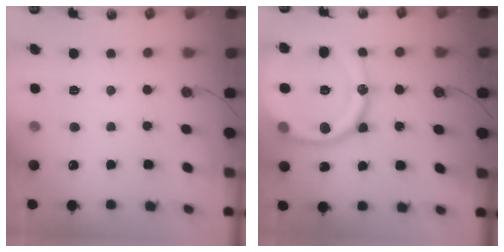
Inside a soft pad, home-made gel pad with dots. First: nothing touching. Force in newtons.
{"total": 24.0, "press": 23.9, "slide": 2.6}